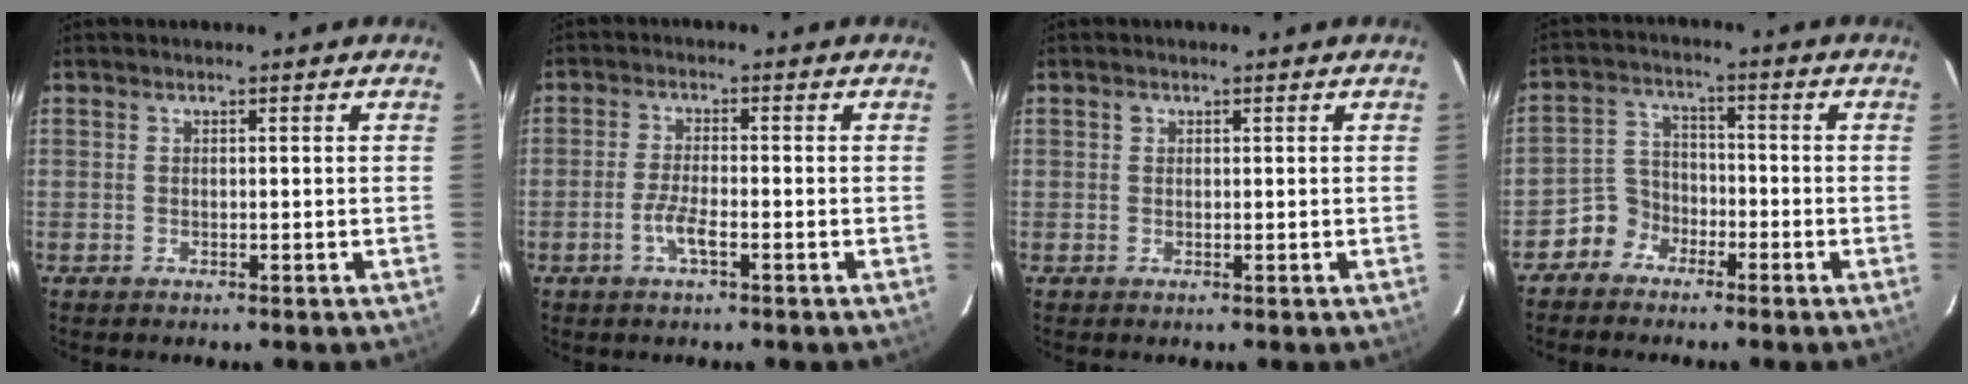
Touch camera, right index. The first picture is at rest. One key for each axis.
{"total": 3.8, "fx": -1.9, "fy": 0.7, "fz": 3.2, "tx": -0.072, "ty": -0.004, "tz": -0.038}
{"total": 0.7, "fx": 0.2, "fy": 0.6, "fz": 0.1, "tx": -0.002, "ty": 0.004, "tz": 0.003}
{"total": 5.5, "fx": -3.7, "fy": 4.0, "fz": 0.2, "tx": -0.007, "ty": 0.030, "tz": -0.076}